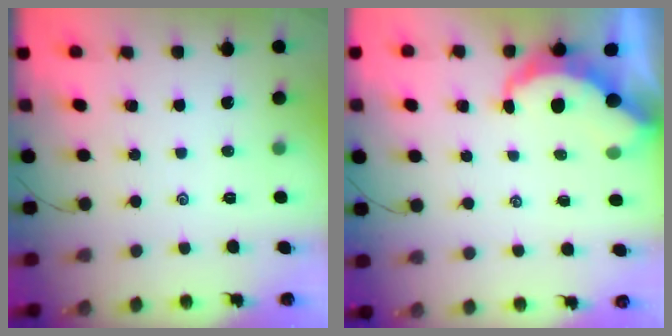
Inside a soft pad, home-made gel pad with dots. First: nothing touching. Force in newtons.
{"total": 6.1, "press": 6.1, "slide": 0.4}